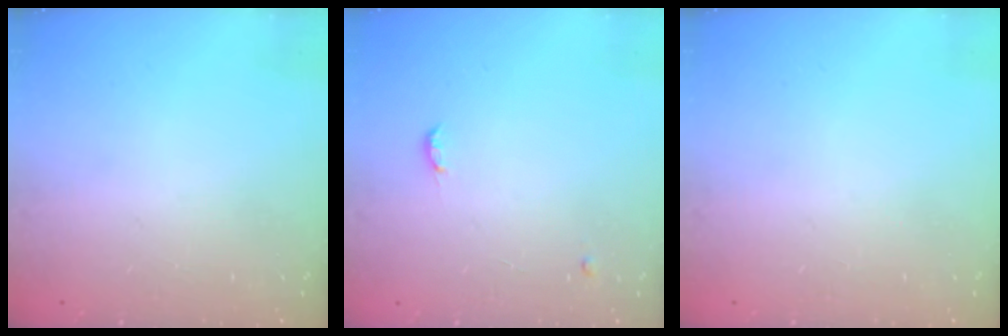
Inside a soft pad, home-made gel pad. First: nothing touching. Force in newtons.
{"total": 7.8, "press": 4.4, "slide": 6.4}
{"total": 0.0}